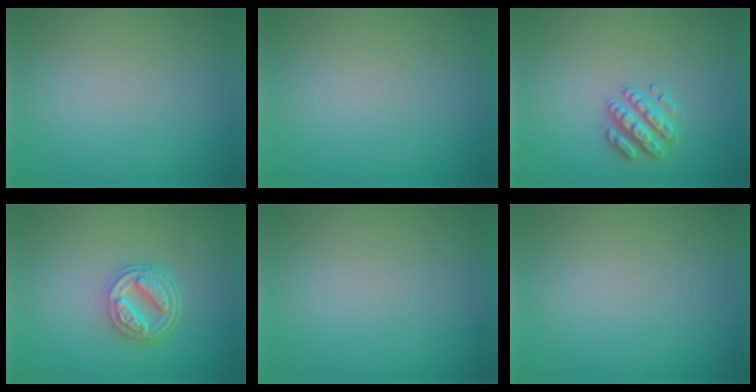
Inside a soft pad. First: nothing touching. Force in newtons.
{"total": 0.0}
{"total": 2.6, "press": 2.6, "slide": 0.5}
{"total": 4.6, "press": 3.4, "slide": 3.1}
{"total": 0.0}
{"total": 0.0}